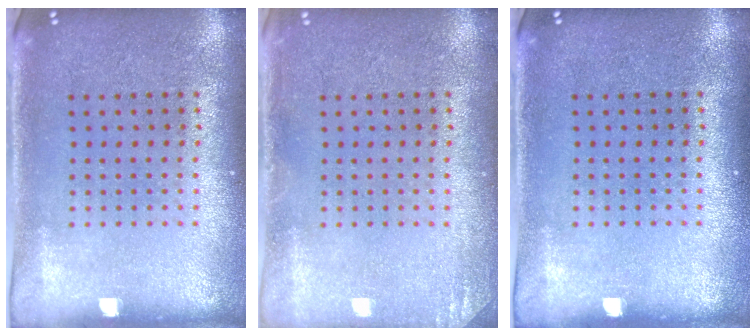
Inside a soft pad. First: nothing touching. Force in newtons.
{"total": 1.3, "press": 1.3, "slide": 0.1}
{"total": 0.0}